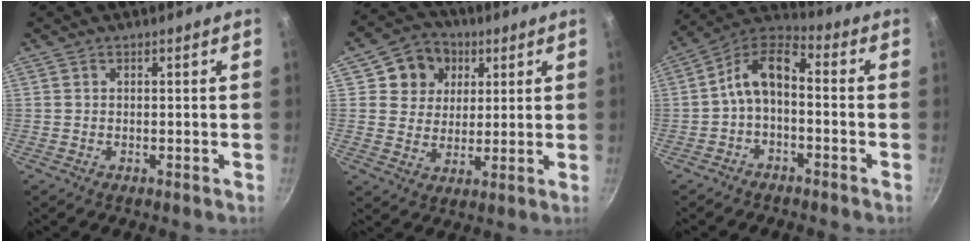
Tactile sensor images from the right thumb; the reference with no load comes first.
{"total": 9.9, "force": [3.7, 8.6, 3.3], "torque": [-0.017, -0.001, 0.059]}
{"total": 9.1, "force": [-1.8, 4.8, 7.5], "torque": [-0.141, 0.052, -0.045]}